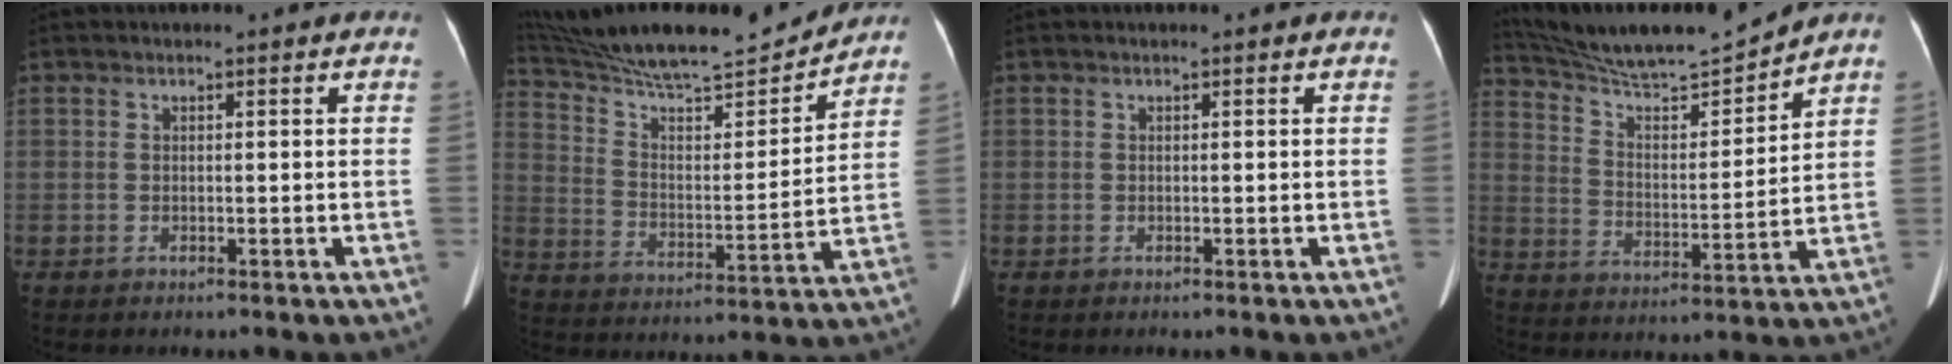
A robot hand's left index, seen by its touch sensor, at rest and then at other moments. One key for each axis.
{"total": 20.7, "fx": 19.2, "fy": 1.6, "fz": 7.5, "tx": -0.136, "ty": -0.008, "tz": 0.302}
{"total": 0.0}
{"total": 13.9, "fx": 13.3, "fy": -0.7, "fz": 4.0, "tx": -0.078, "ty": -0.007, "tz": 0.231}